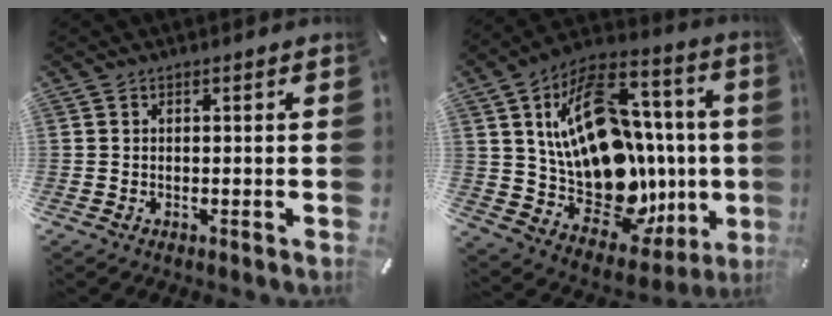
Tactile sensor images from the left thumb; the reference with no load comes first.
{"total": 25.4, "force": [0.8, 16.8, 19.1], "torque": [-0.323, -0.043, 0.035]}